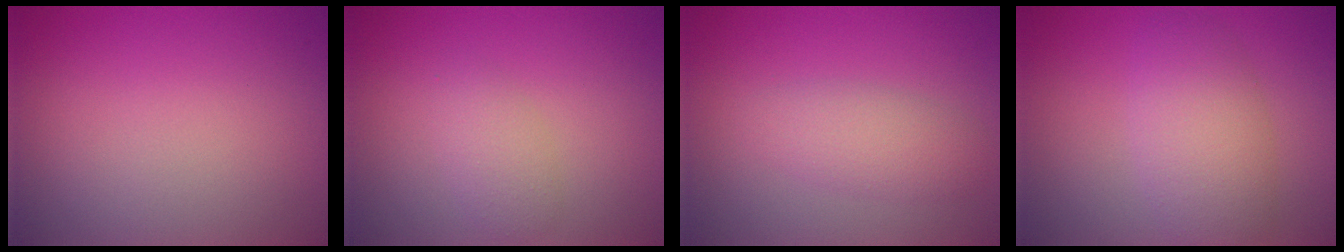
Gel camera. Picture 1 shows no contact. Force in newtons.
{"total": 1.8, "press": 1.8, "slide": 0.1}
{"total": 2.7, "press": 2.7, "slide": 0.0}
{"total": 5.0, "press": 5.0, "slide": 0.2}